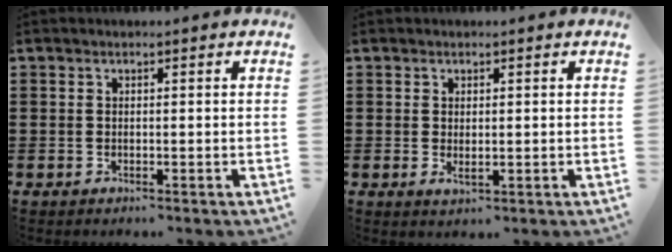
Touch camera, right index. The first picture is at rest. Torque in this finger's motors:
{"motor_torque": [0.76, 1.37, 0.02, 0.02]}